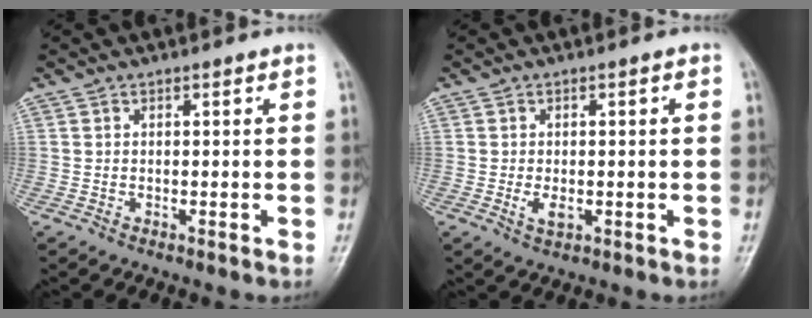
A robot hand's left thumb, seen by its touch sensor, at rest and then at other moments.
{"total": 3.2, "force": [-0.6, 1.5, 2.8], "torque": [-0.052, 0.002, -0.009]}